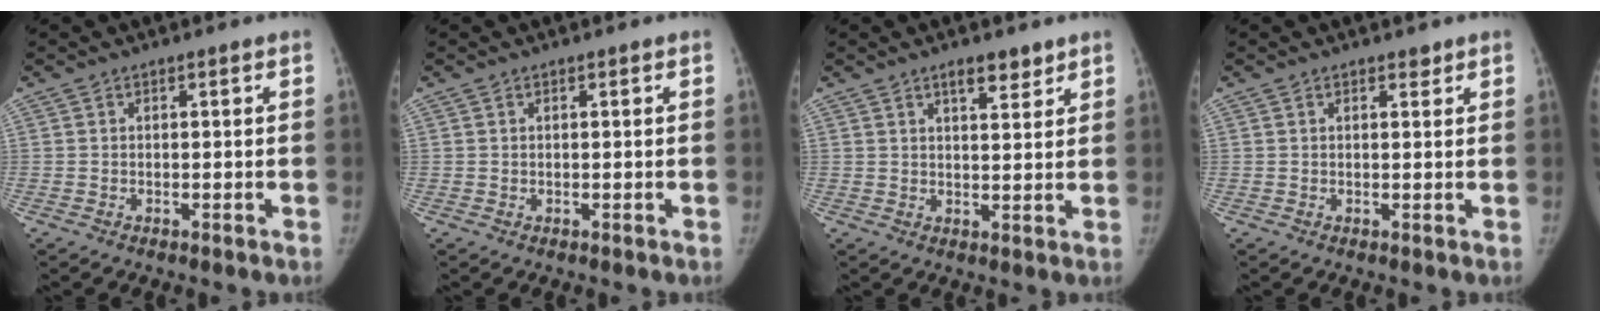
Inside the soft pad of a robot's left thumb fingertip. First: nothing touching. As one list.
[{"total": 0.0}, {"total": 4.6, "force": [3.2, 1.7, 2.8], "torque": [-0.027, -0.021, 0.049]}, {"total": 1.1, "force": [0.9, 0.5, 0.5], "torque": [-0.001, -0.006, 0.010]}]